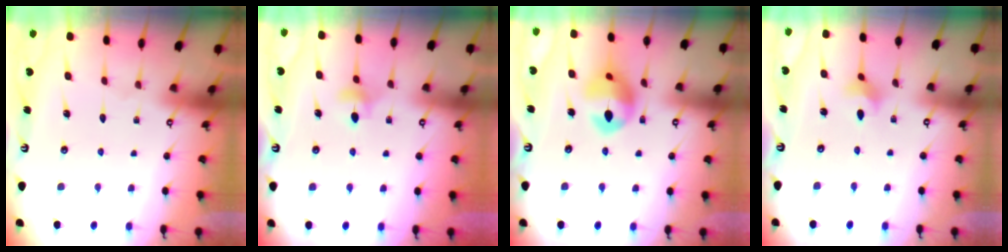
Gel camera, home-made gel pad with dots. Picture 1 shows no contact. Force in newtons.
{"total": 5.0, "press": 4.9, "slide": 0.7}
{"total": 13.4, "press": 13.3, "slide": 1.5}
{"total": 2.6, "press": 2.6, "slide": 0.4}